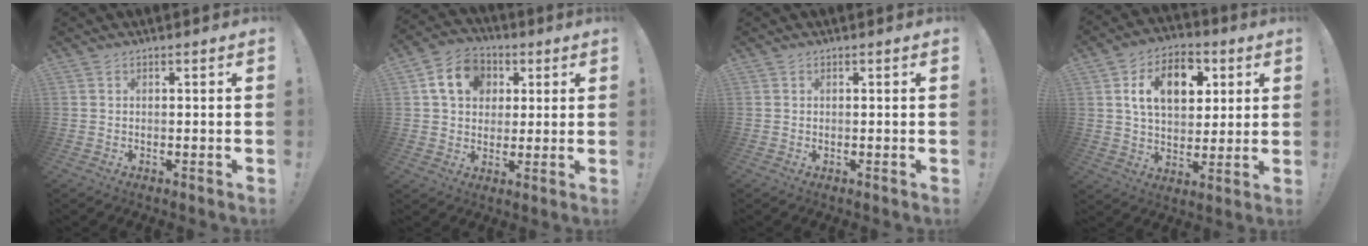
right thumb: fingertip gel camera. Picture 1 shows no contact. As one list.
[{"total": 12.6, "force": [4.0, 10.2, 6.3], "torque": [-0.093, 0.002, 0.081]}, {"total": 0.0}, {"total": 14.9, "force": [5.3, 10.1, 9.7], "torque": [-0.151, -0.006, 0.098]}]